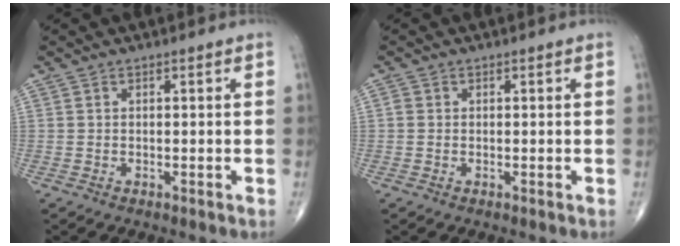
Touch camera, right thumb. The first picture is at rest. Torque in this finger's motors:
{"motor_torque": [-0.54, 0.42, -0.15, -0.21, 0.03]}